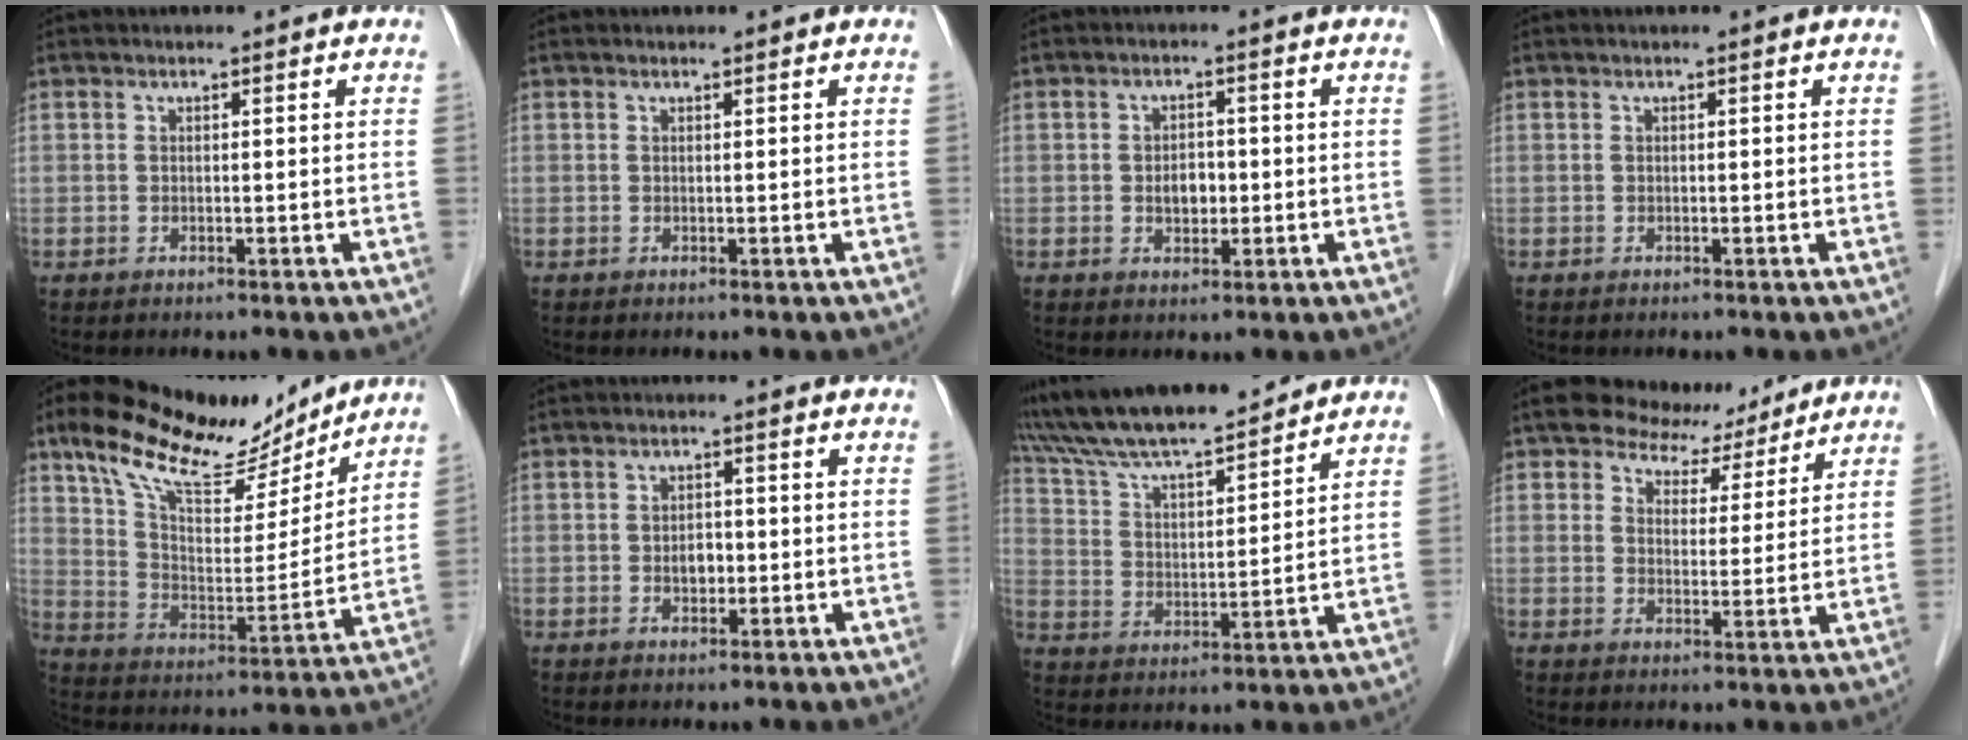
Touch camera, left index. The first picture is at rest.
{"total": 0.0}
{"total": 3.2, "force": [-0.7, 2.2, 2.3], "torque": [-0.037, 0.002, -0.008]}
{"total": 0.0}
{"total": 19.0, "force": [14.8, 5.8, 10.4], "torque": [-0.180, 0.012, 0.250]}
{"total": 2.5, "force": [-0.7, 1.7, 1.7], "torque": [-0.026, 0.001, -0.009]}
{"total": 16.5, "force": [15.0, 1.8, 6.7], "torque": [-0.128, 0.015, 0.262]}
{"total": 7.3, "force": [6.3, 3.6, 0.9], "torque": [-0.012, 0.008, 0.091]}